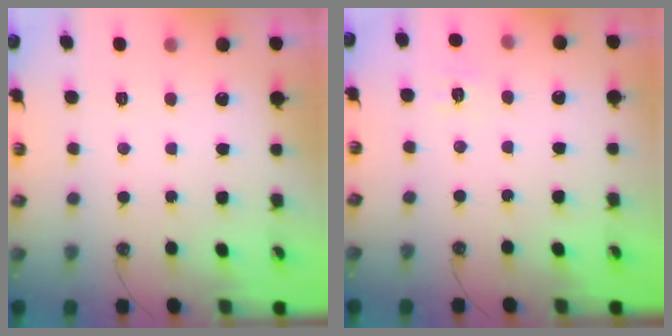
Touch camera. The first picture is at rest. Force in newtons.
{"total": 6.2, "press": 6.2, "slide": 0.6}